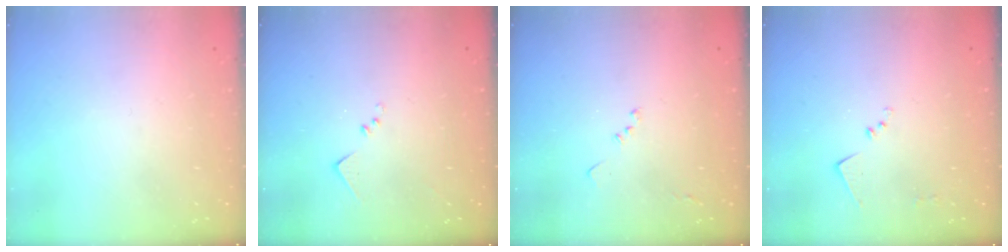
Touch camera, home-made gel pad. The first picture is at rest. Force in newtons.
{"total": 6.8, "press": 6.7, "slide": 0.6}
{"total": 7.9, "press": 7.8, "slide": 1.0}
{"total": 7.2, "press": 7.1, "slide": 0.9}